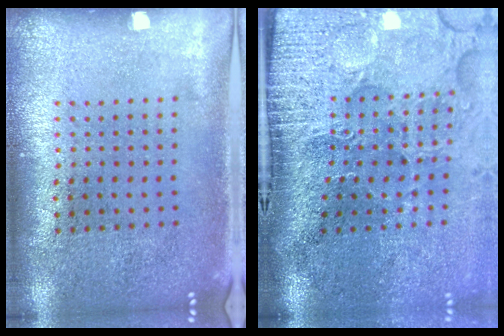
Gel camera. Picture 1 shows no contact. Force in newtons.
{"total": 5.2, "press": 4.1, "slide": 3.2}